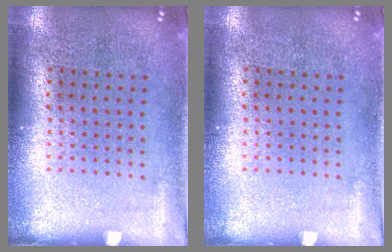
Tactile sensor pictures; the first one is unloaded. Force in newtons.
{"total": 0.0}